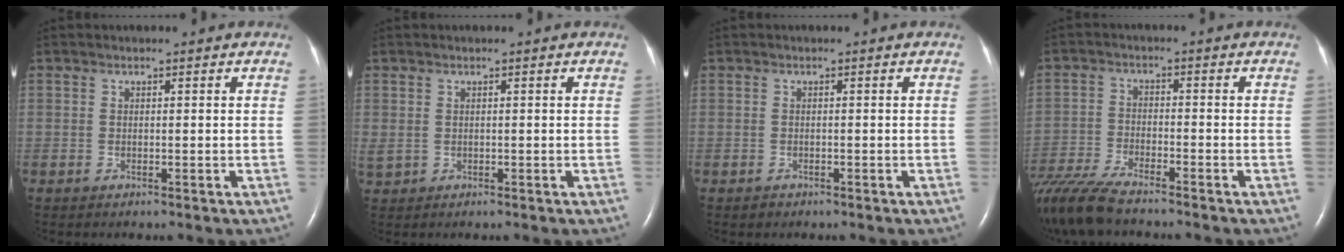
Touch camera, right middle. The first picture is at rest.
{"total": 1.4, "force": [0.1, 1.0, 0.9], "torque": [-0.032, 0.007, 0.012]}
{"total": 0.7, "force": [-0.5, 0.4, 0.0], "torque": [-0.003, 0.001, -0.009]}
{"total": 10.7, "force": [-9.2, 1.3, 5.2], "torque": [-0.104, -0.025, -0.167]}